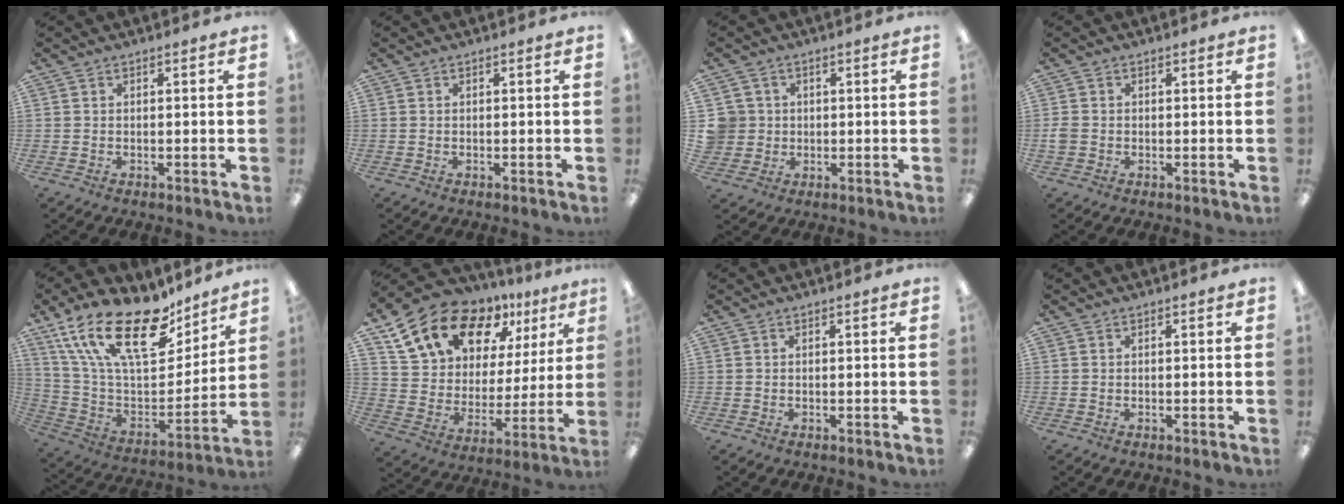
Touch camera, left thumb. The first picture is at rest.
{"total": 0.0}
{"total": 4.4, "force": [0.6, 4.3, 0.4], "torque": [-0.012, 0.008, 0.012]}
{"total": 1.9, "force": [-0.3, 1.7, 0.9], "torque": [-0.014, 0.005, -0.006]}
{"total": 25.0, "force": [16.2, 10.8, 15.7], "torque": [-0.291, -0.096, 0.288]}
{"total": 17.9, "force": [12.1, 10.1, 8.5], "torque": [-0.164, -0.068, 0.223]}
{"total": 0.0}
{"total": 0.0}